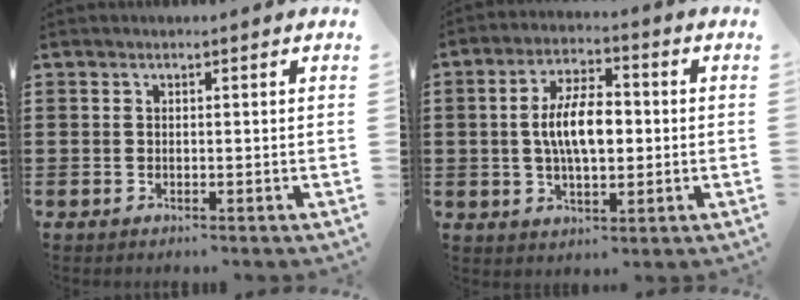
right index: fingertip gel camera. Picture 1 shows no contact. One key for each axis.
{"total": 7.9, "fx": 0.1, "fy": 3.6, "fz": 7.0, "tx": -0.130, "ty": 0.009, "tz": -0.004}